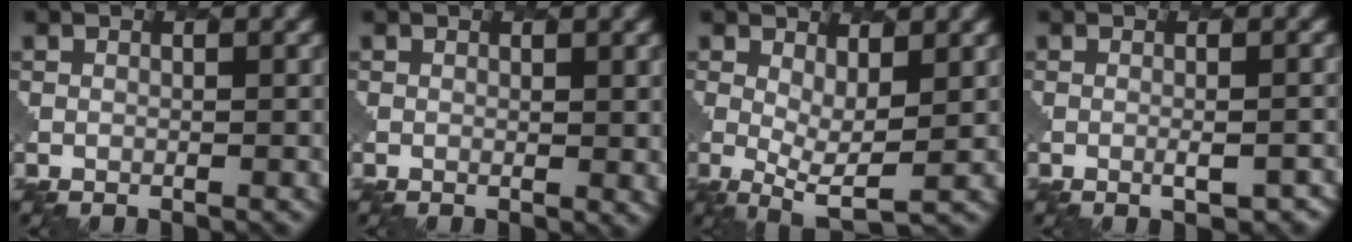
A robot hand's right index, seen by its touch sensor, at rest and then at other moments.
{"total": 1.4, "force": [0.5, 0.3, 1.2], "torque": [-0.016, -0.005, 0.008]}
{"total": 3.6, "force": [0.7, 1.2, 3.4], "torque": [-0.062, -0.011, 0.013]}
{"total": 2.4, "force": [-0.9, 0.8, 2.1], "torque": [-0.033, -0.001, -0.007]}